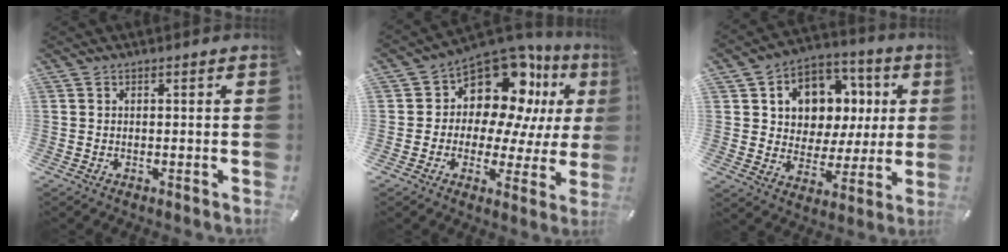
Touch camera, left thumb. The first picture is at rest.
{"total": 14.1, "force": [8.5, 9.1, 6.7], "torque": [-0.117, -0.078, 0.151]}
{"total": 10.8, "force": [2.2, 9.9, 3.6], "torque": [-0.061, -0.017, 0.048]}